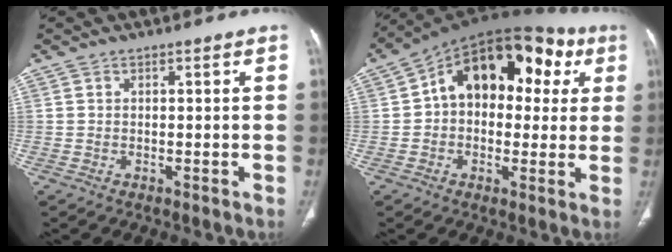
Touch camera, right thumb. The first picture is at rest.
{"total": 19.6, "force": [4.7, 12.7, 14.2], "torque": [-0.156, 0.036, 0.057]}